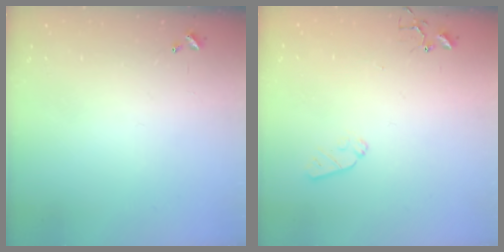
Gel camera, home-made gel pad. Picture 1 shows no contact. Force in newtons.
{"total": 5.2, "press": 5.1, "slide": 0.7}